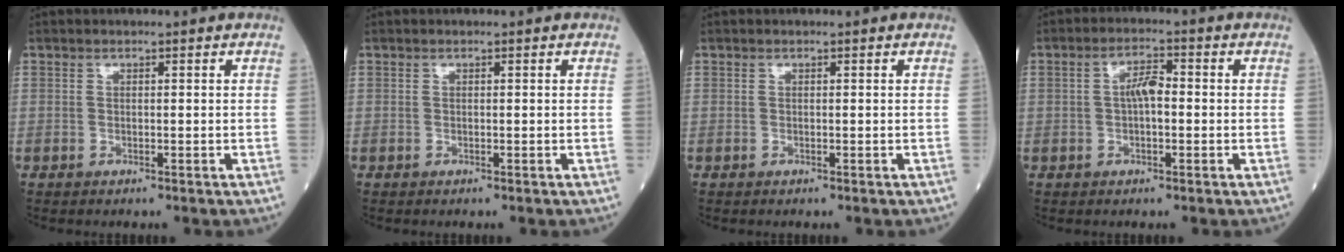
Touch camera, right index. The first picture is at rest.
{"total": 0.0}
{"total": 0.0}
{"total": 3.8, "force": [0.0, 1.3, 3.6], "torque": [-0.068, 0.012, -0.005]}